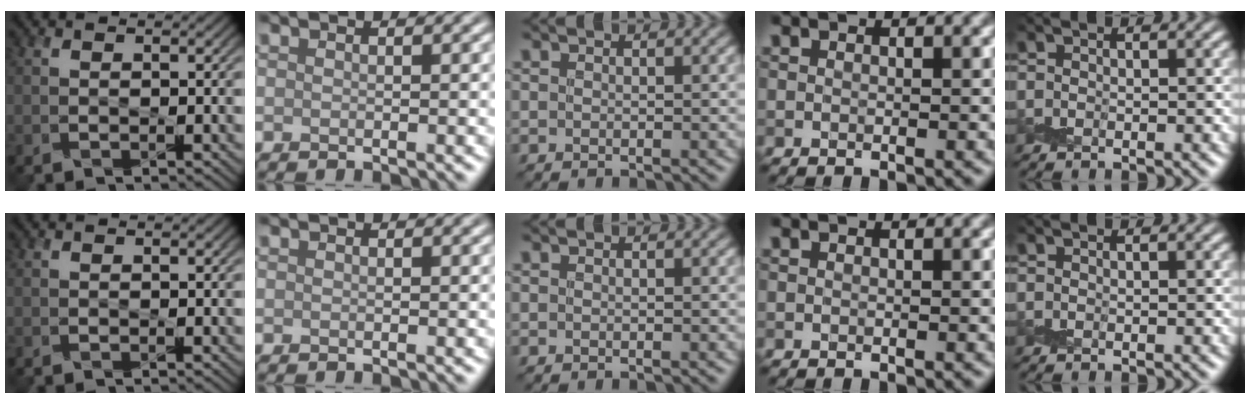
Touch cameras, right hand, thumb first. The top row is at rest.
{}